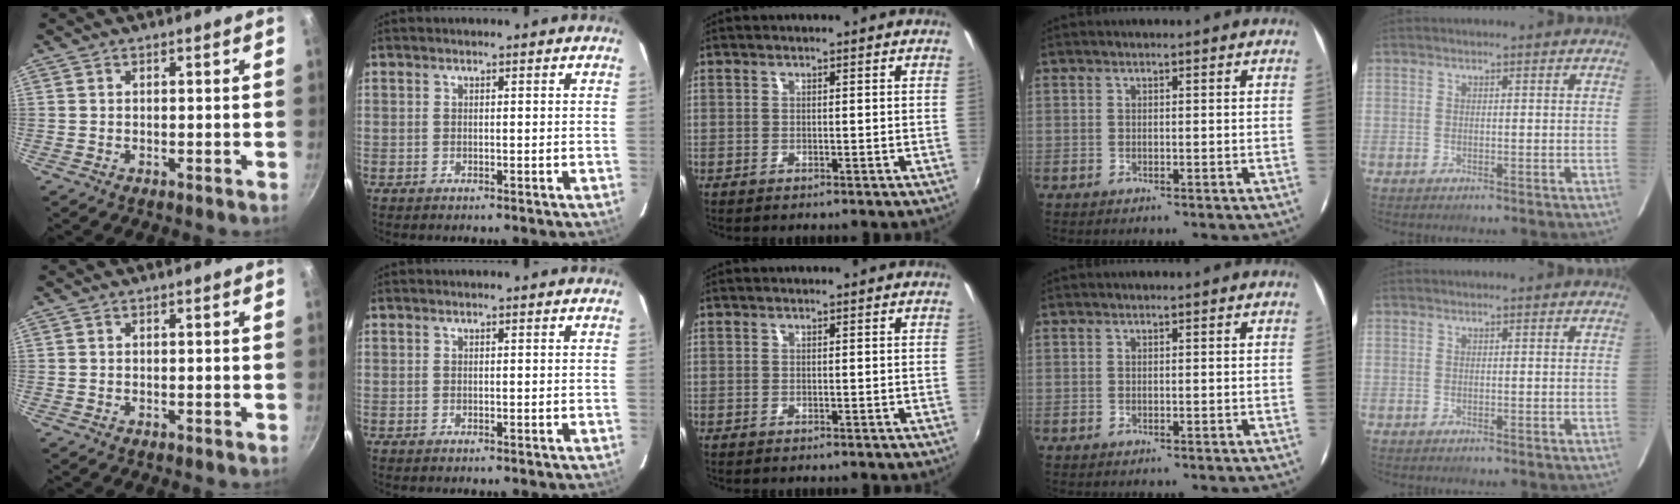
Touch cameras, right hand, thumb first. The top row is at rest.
{}